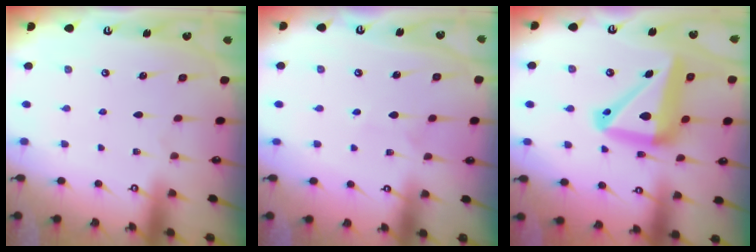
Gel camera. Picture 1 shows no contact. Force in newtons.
{"total": 2.9, "press": 2.8, "slide": 0.4}
{"total": 17.5, "press": 17.3, "slide": 2.3}